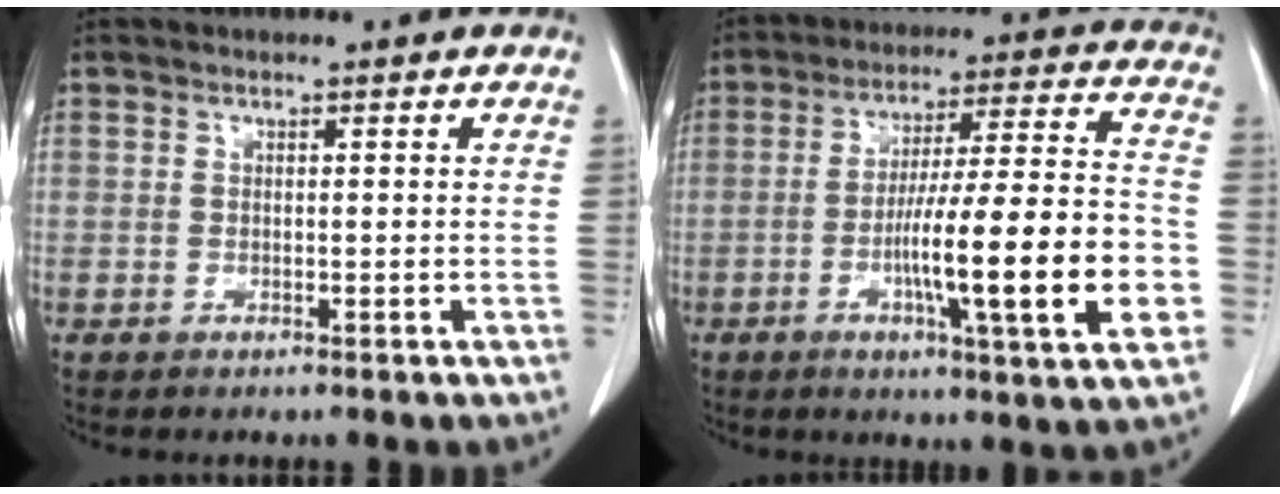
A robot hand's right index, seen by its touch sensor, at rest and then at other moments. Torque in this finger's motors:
{"motor_torque": [2.07, -0.07, 1.05, 0.18]}